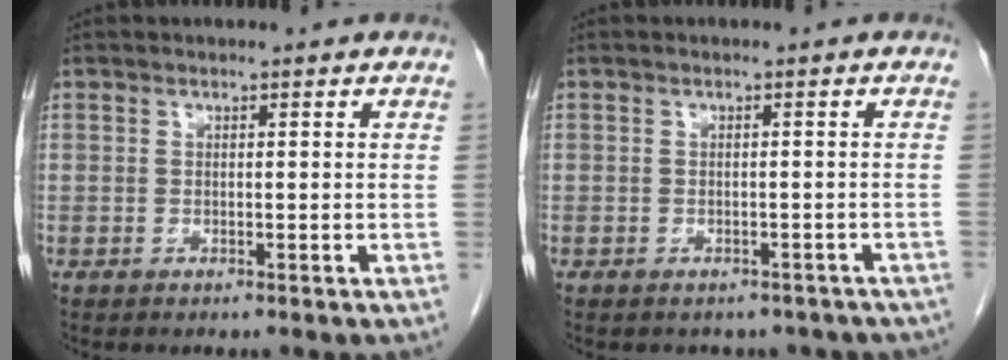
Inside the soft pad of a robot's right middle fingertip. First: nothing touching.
{"total": 8.0, "force": [-6.6, 4.2, 1.5], "torque": [-0.007, 0.007, -0.064]}